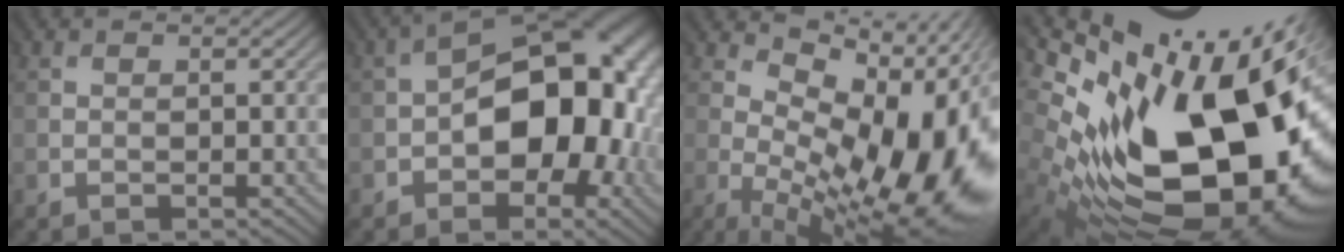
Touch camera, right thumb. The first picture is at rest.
{"total": 16.2, "force": [-1.5, 10.1, 12.6], "torque": [-0.150, -0.003, -0.027]}
{"total": 15.4, "force": [-0.4, 7.7, 13.3], "torque": [-0.196, -0.027, 0.011]}
{"total": 21.1, "force": [0.0, 11.1, 17.9], "torque": [-0.334, -0.079, 0.034]}